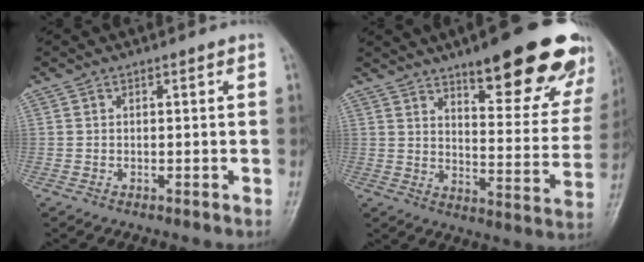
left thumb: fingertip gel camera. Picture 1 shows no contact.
{"total": 23.9, "force": [15.7, 6.9, 16.7], "torque": [-0.170, -0.075, 0.208]}